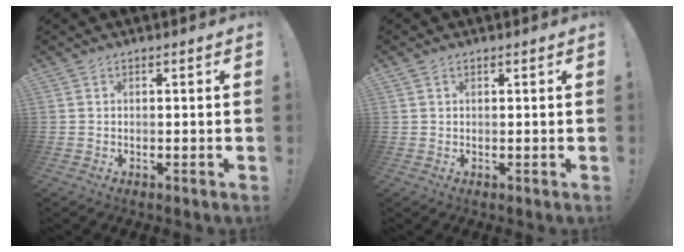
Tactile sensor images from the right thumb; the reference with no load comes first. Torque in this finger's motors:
{"motor_torque": [0.01, -0.13, -0.28, 0.17, 0.07]}